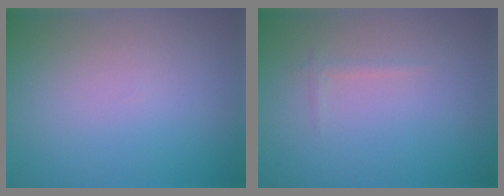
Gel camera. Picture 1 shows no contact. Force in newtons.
{"total": 0.5, "press": 0.5, "slide": 0.1}